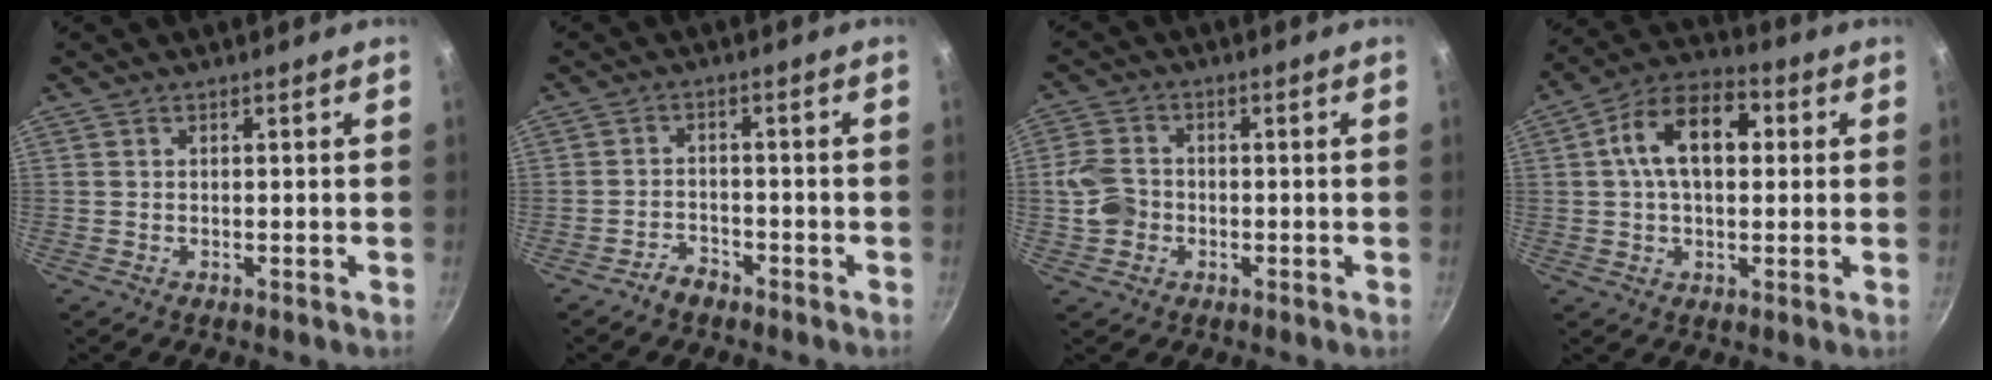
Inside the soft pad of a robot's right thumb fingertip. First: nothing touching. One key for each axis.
{"total": 3.1, "fx": -2.5, "fy": 1.6, "fz": 0.8, "tx": -0.004, "ty": 0.030, "tz": -0.042}
{"total": 4.4, "fx": -1.2, "fy": 4.1, "fz": 1.2, "tx": 0.002, "ty": 0.018, "tz": -0.028}
{"total": 13.7, "fx": 2.4, "fy": 8.4, "fz": 10.5, "tx": -0.141, "ty": 0.027, "tz": 0.022}